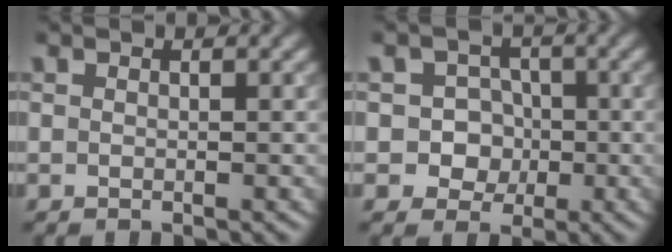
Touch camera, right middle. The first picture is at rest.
{"total": 4.4, "force": [-0.8, 4.0, 1.6], "torque": [0.001, 0.015, -0.031]}